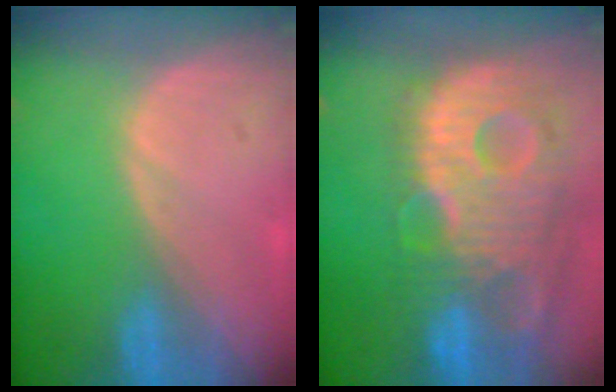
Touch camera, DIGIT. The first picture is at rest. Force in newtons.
{"total": 13.8, "press": 12.0, "slide": 6.8}